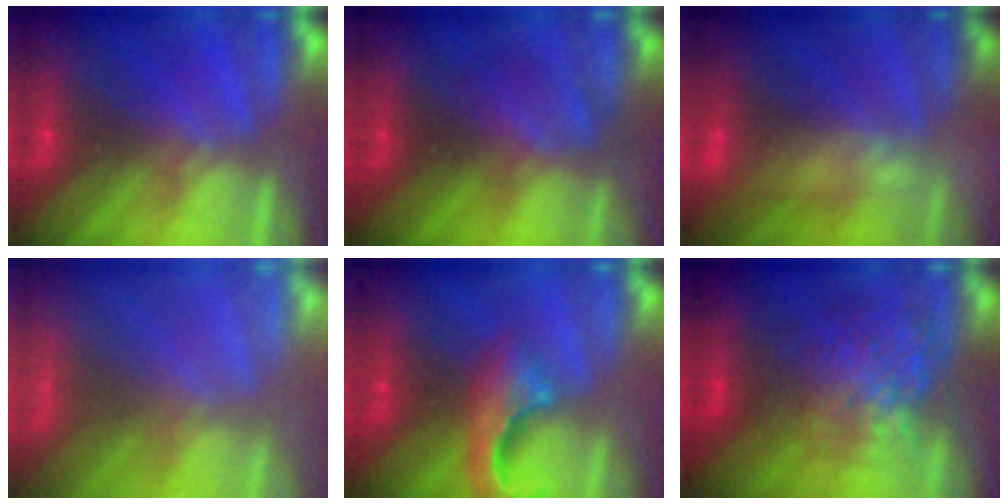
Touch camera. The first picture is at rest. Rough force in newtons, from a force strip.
{"total": 2.4}
{"total": 2.4}
{"total": 8.3}
{"total": 5.3}
{"total": 10.6}